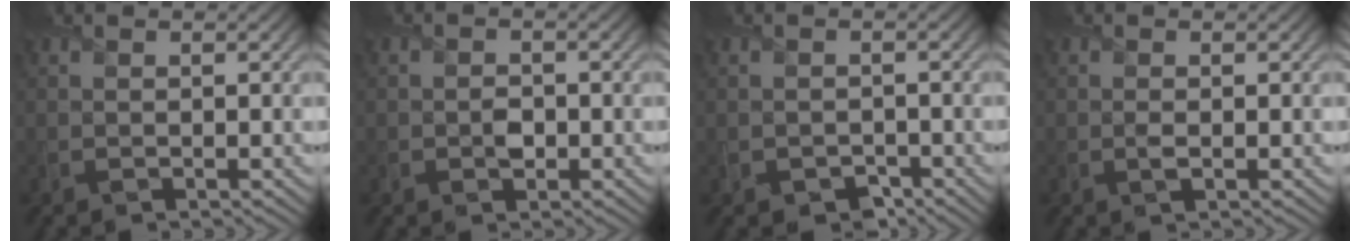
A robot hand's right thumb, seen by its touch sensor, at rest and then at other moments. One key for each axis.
{"total": 1.6, "fx": -0.5, "fy": 1.2, "fz": 0.8, "tx": -0.013, "ty": -0.002, "tz": -0.012}
{"total": 2.3, "fx": -1.4, "fy": 1.7, "fz": 0.7, "tx": -0.013, "ty": -0.012, "tz": -0.025}
{"total": 0.8, "fx": -0.1, "fy": 0.4, "fz": 0.7, "tx": -0.017, "ty": -0.003, "tz": -0.002}